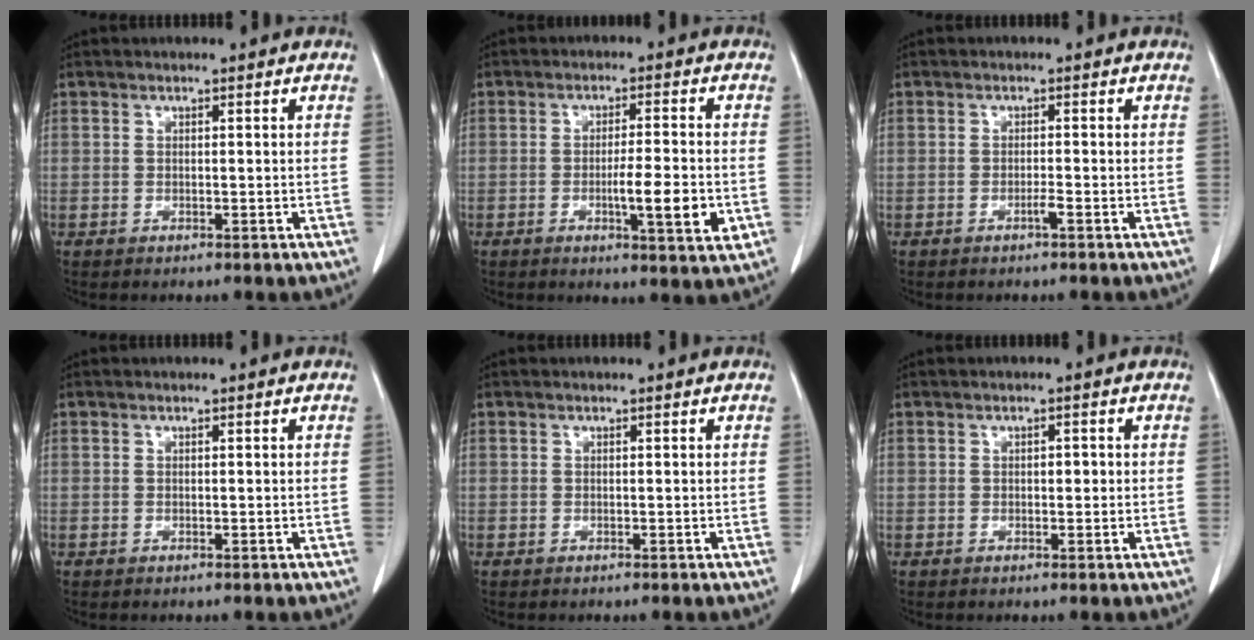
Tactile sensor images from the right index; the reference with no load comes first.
{"total": 7.7, "force": [-2.0, 0.8, 7.4], "torque": [-0.111, -0.010, -0.030]}
{"total": 1.1, "force": [-0.7, -0.2, 0.8], "torque": [-0.016, 0.000, -0.012]}
{"total": 0.0}
{"total": 0.0}
{"total": 1.2, "force": [0.0, 0.6, 1.0], "torque": [-0.013, 0.003, 0.000]}